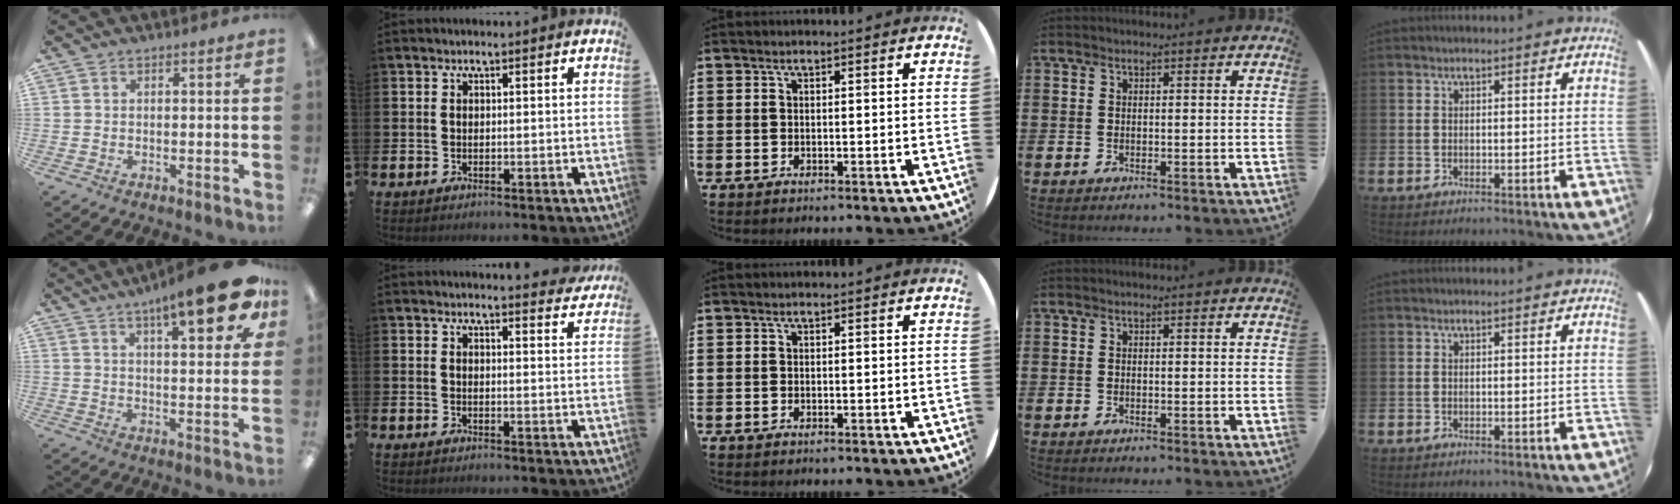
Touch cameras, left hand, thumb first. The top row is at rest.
{"thumb": {"total": 15.9, "force": [9.1, 4.2, 12.4], "torque": [-0.171, -0.044, 0.137]}, "index": {"total": 3.0, "force": [3.0, 0.0, 0.0], "torque": [0.014, -0.025, 0.051]}}